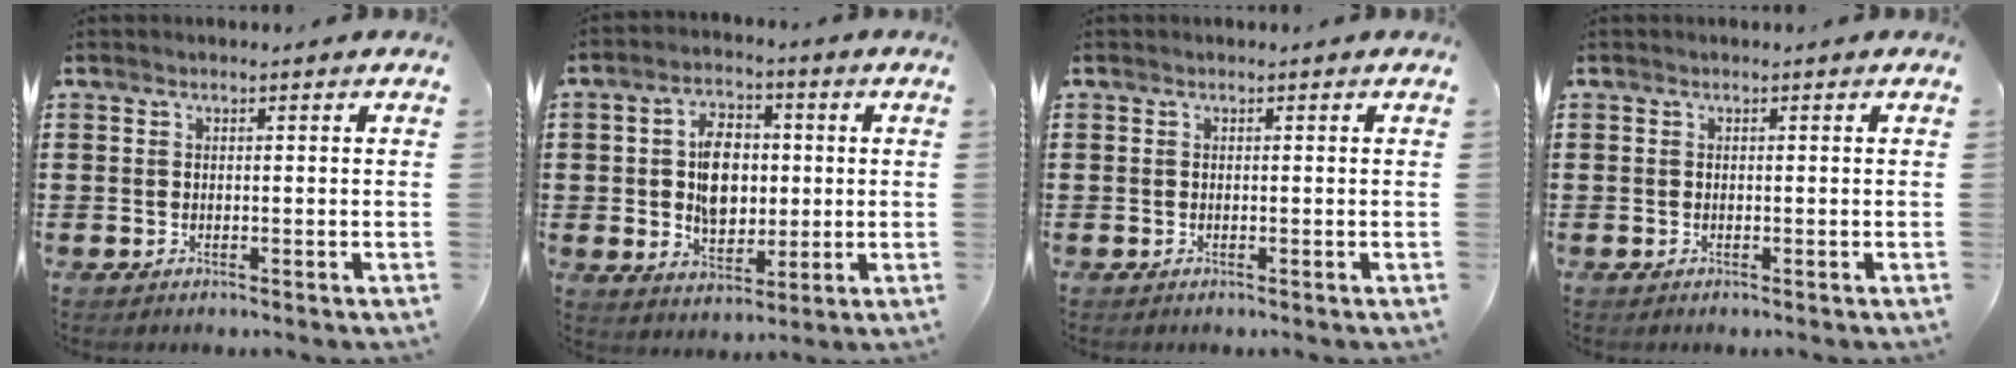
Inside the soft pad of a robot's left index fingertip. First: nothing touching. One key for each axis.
{"total": 8.0, "fx": 0.6, "fy": 5.2, "fz": 6.1, "tx": -0.113, "ty": 0.011, "tz": 0.006}
{"total": 0.0}
{"total": 0.0}